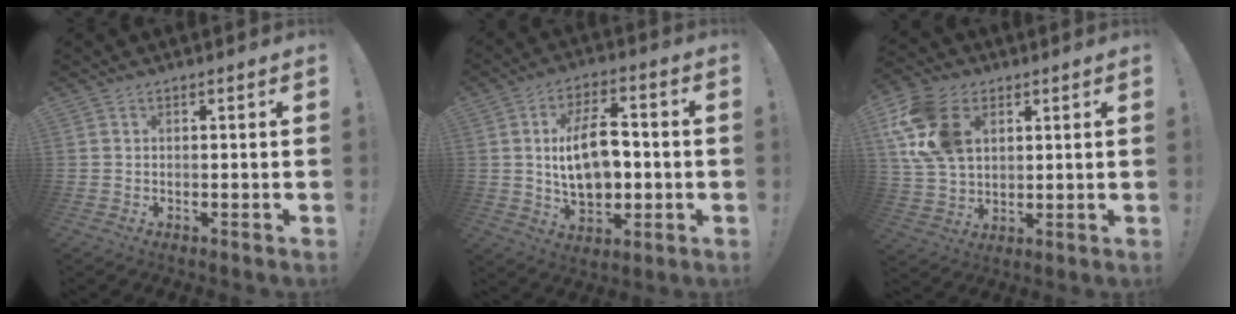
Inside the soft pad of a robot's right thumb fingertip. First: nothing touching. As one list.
[{"total": 14.9, "force": [0.0, 8.9, 11.9], "torque": [-0.205, 0.006, -0.002]}, {"total": 17.3, "force": [6.3, 12.0, 10.7], "torque": [-0.209, -0.012, 0.125]}]